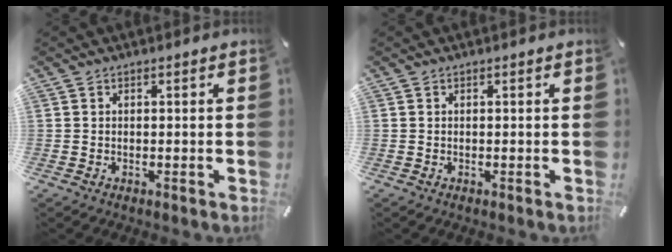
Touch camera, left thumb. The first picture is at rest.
{"total": 0.0}